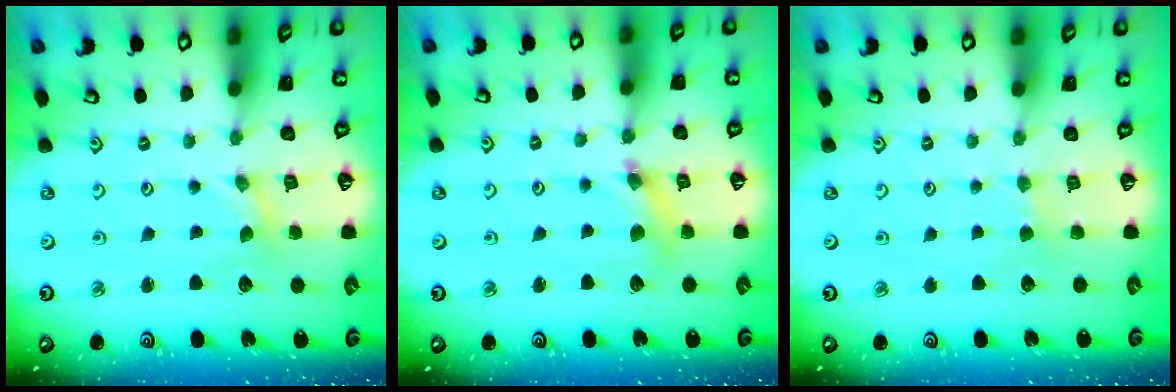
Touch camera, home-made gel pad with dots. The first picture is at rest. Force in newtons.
{"total": 5.9, "press": 5.9, "slide": 0.7}
{"total": 2.1, "press": 2.1, "slide": 0.4}